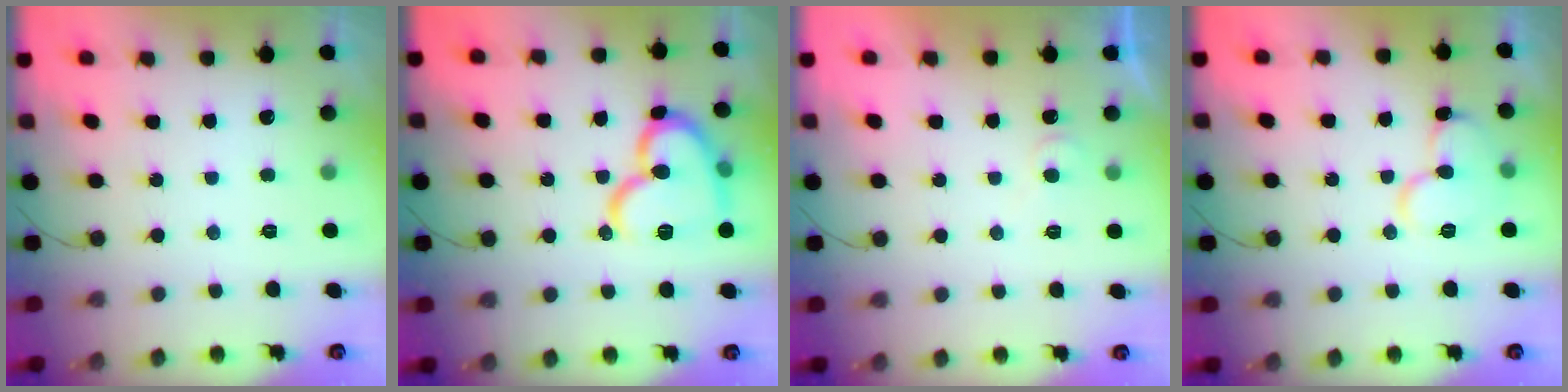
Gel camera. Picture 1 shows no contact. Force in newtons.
{"total": 16.4, "press": 16.3, "slide": 1.6}
{"total": 4.2, "press": 4.1, "slide": 0.4}
{"total": 11.4, "press": 11.3, "slide": 1.2}